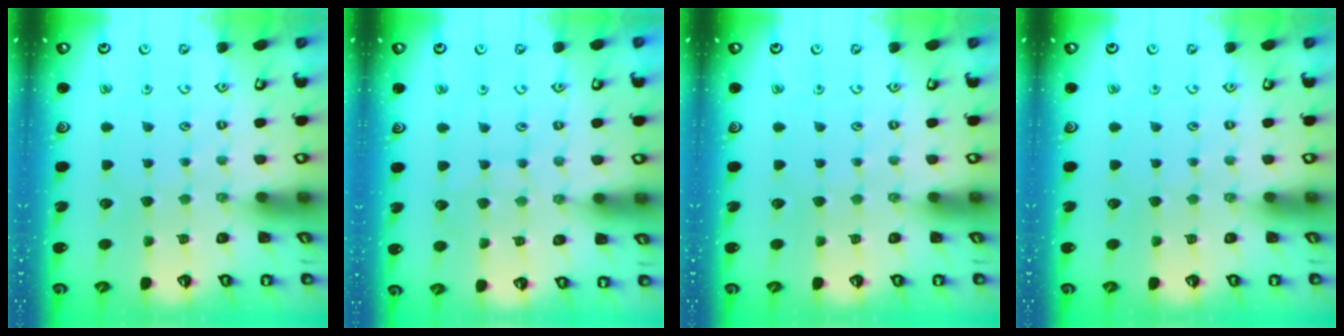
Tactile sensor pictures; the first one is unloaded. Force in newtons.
{"total": 5.1, "press": 5.1, "slide": 0.5}
{"total": 0.0}
{"total": 0.0}